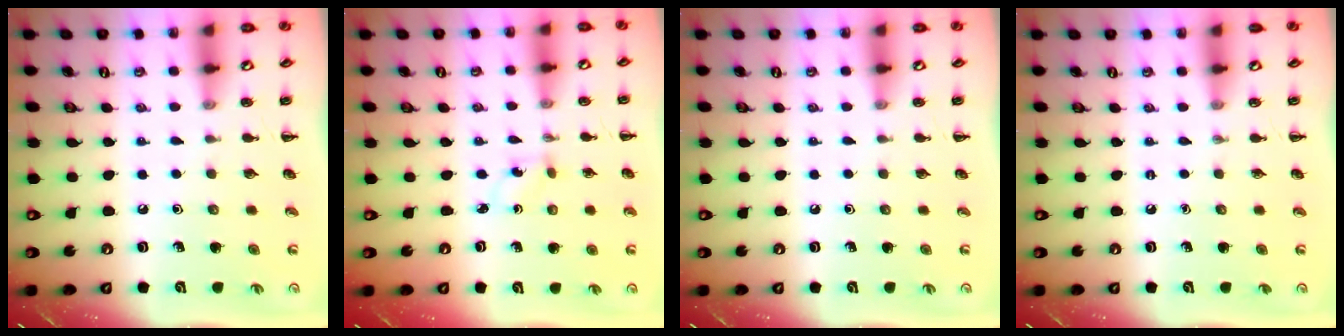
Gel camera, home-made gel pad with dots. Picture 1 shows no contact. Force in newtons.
{"total": 0.9, "press": 0.7, "slide": 0.5}
{"total": 0.0}
{"total": 0.0}